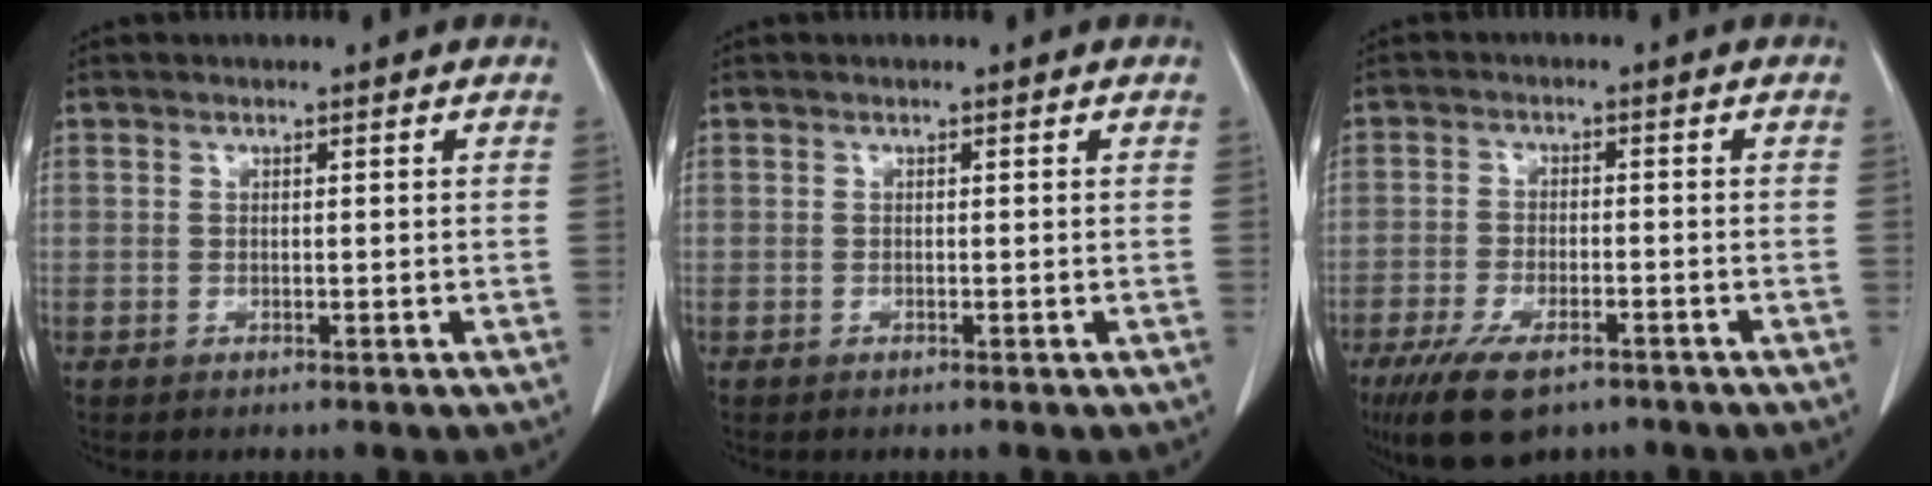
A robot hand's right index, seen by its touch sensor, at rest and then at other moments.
{"total": 0.0}
{"total": 9.6, "force": [-6.5, 3.6, 6.0], "torque": [-0.110, -0.015, -0.108]}